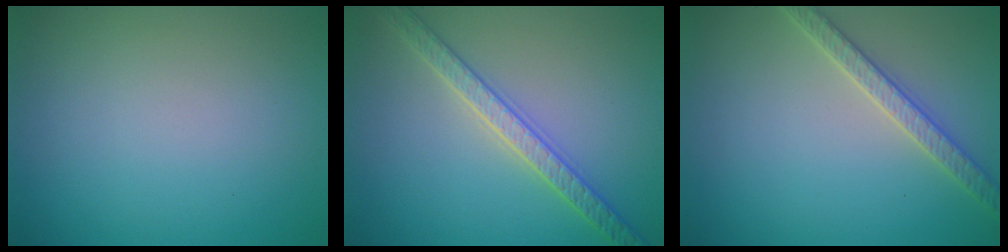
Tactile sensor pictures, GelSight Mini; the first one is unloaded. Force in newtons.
{"total": 3.4, "press": 3.4, "slide": 0.6}
{"total": 2.8, "press": 2.8, "slide": 0.6}